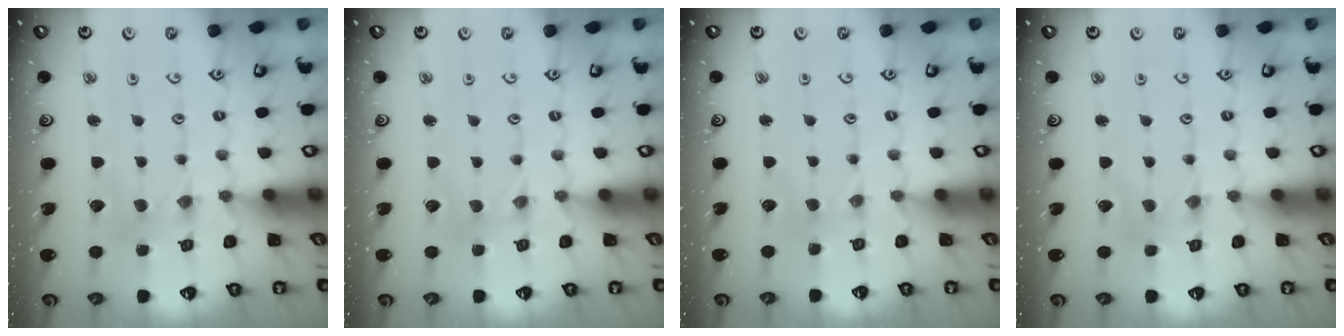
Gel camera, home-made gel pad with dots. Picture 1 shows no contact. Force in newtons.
{"total": 0.0}
{"total": 1.1, "press": 1.1, "slide": 0.2}
{"total": 0.0}